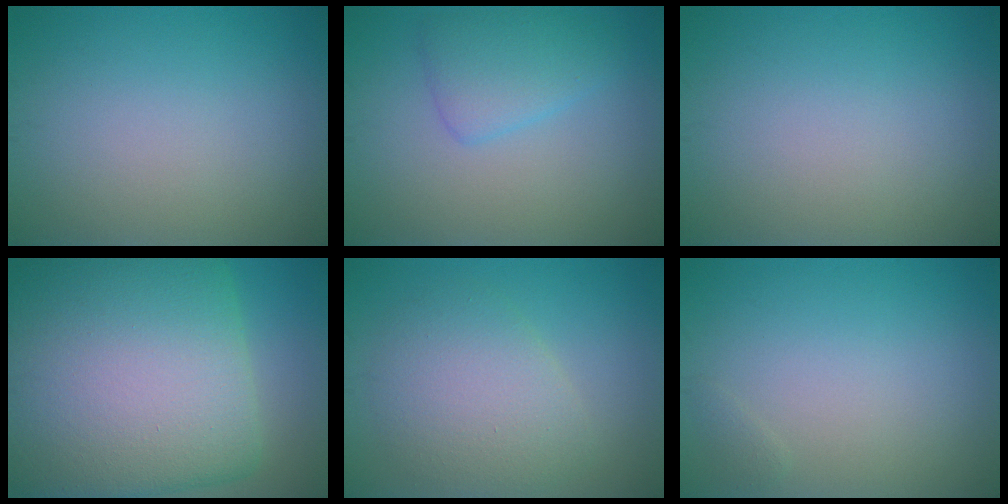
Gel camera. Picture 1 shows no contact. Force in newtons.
{"total": 3.1, "press": 3.1, "slide": 0.1}
{"total": 0.0}
{"total": 20.0, "press": 20.0, "slide": 0.8}
{"total": 4.6, "press": 4.6, "slide": 0.3}
{"total": 0.6, "press": 0.5, "slide": 0.1}